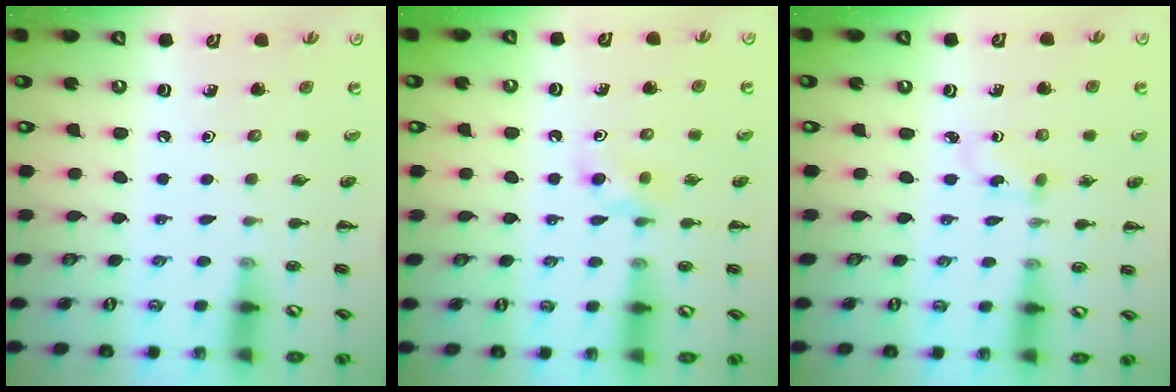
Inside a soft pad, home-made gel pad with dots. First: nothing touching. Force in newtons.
{"total": 4.2, "press": 3.9, "slide": 1.7}
{"total": 2.4, "press": 2.2, "slide": 0.9}